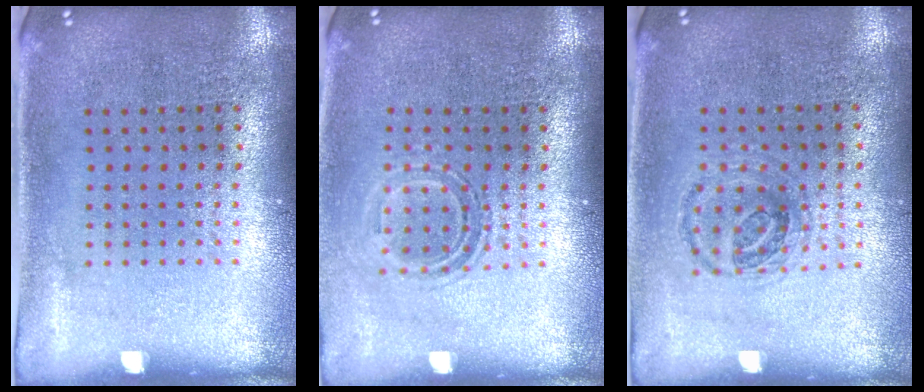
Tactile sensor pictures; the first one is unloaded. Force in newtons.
{"total": 1.5, "press": 1.2, "slide": 1.0}
{"total": 0.9, "press": 0.9, "slide": 0.2}